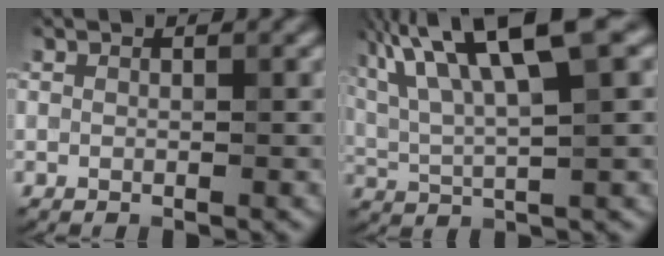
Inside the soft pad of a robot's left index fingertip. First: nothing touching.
{"total": 12.6, "force": [5.7, 3.4, 10.7], "torque": [-0.182, 0.027, 0.092]}